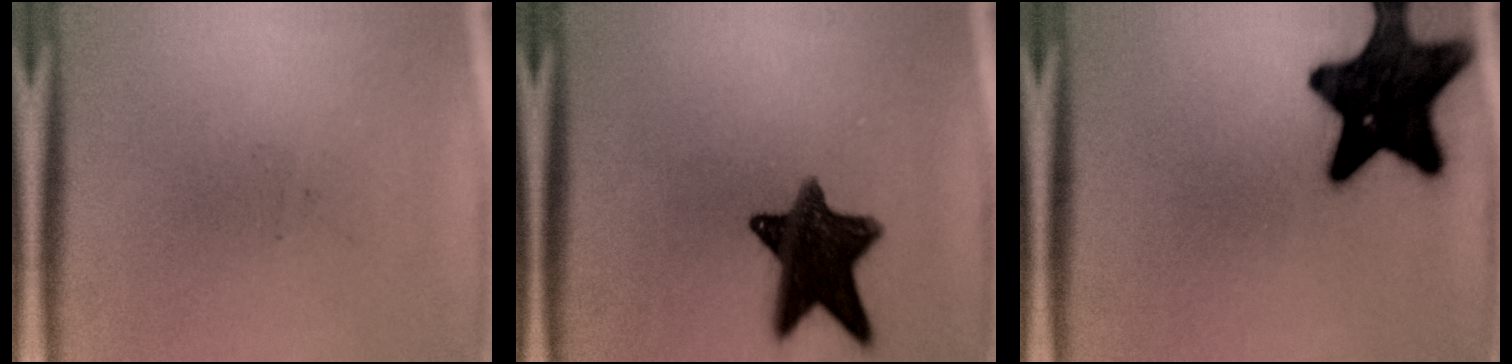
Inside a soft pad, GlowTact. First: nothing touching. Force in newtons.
{"total": 12.7}
{"total": 15.4}